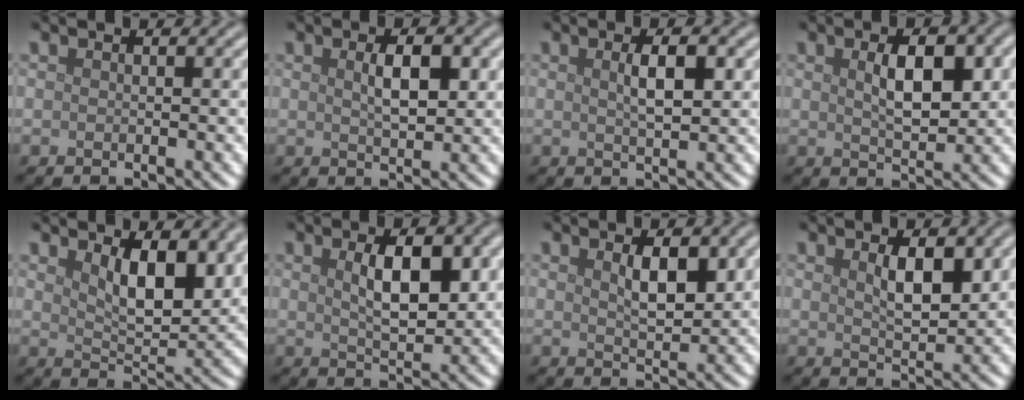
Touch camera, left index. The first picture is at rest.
{"total": 3.1, "force": [0.8, 1.1, 2.8], "torque": [-0.051, 0.002, 0.016]}
{"total": 2.8, "force": [0.7, 0.8, 2.6], "torque": [-0.044, 0.003, 0.014]}
{"total": 4.6, "force": [1.0, 2.0, 4.0], "torque": [-0.073, 0.001, 0.021]}
{"total": 6.6, "force": [2.9, 2.9, 5.2], "torque": [-0.089, -0.011, 0.052]}
{"total": 5.5, "force": [1.3, 2.2, 4.9], "torque": [-0.082, 0.003, 0.024]}
{"total": 3.3, "force": [1.1, 1.3, 2.9], "torque": [-0.051, -0.001, 0.022]}
{"total": 3.7, "force": [1.2, 1.3, 3.2], "torque": [-0.058, -0.001, 0.024]}